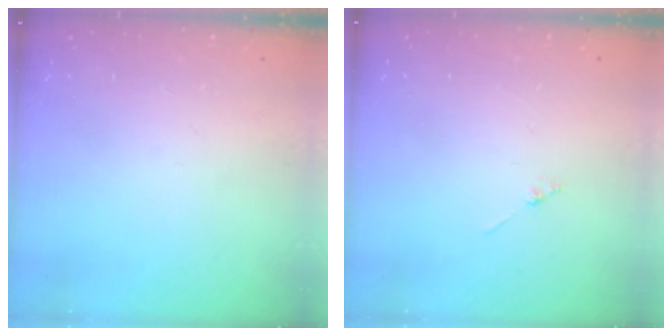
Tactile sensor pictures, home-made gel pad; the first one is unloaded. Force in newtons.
{"total": 0.8, "press": 0.8, "slide": 0.2}